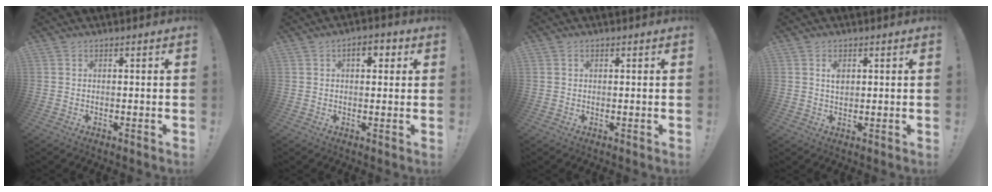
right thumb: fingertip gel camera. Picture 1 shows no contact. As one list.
[{"total": 4.8, "force": [1.6, 2.8, 3.6], "torque": [-0.036, -0.002, 0.019]}, {"total": 0.8, "force": [0.4, 0.6, 0.3], "torque": [-0.007, 0.004, 0.008]}, {"total": 2.7, "force": [0.9, 1.8, 1.8], "torque": [-0.016, -0.005, 0.010]}]